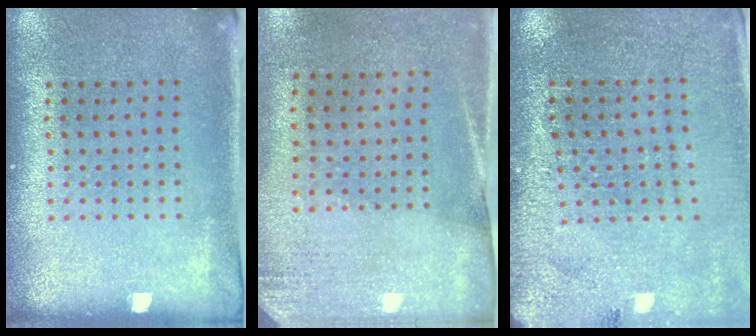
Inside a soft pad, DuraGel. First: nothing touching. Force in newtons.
{"total": 2.6, "press": 2.3, "slide": 1.3}
{"total": 2.8, "press": 2.8, "slide": 0.1}